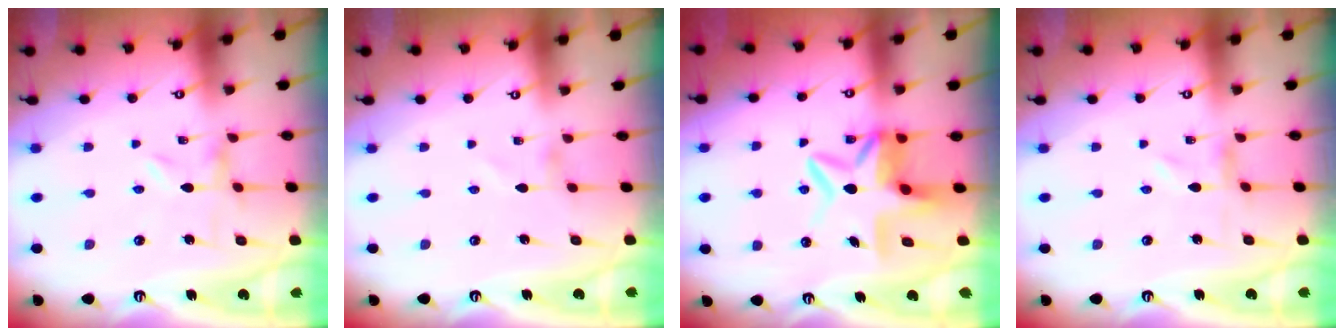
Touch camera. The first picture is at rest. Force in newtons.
{"total": 0.0}
{"total": 9.8, "press": 9.7, "slide": 1.9}
{"total": 0.0}